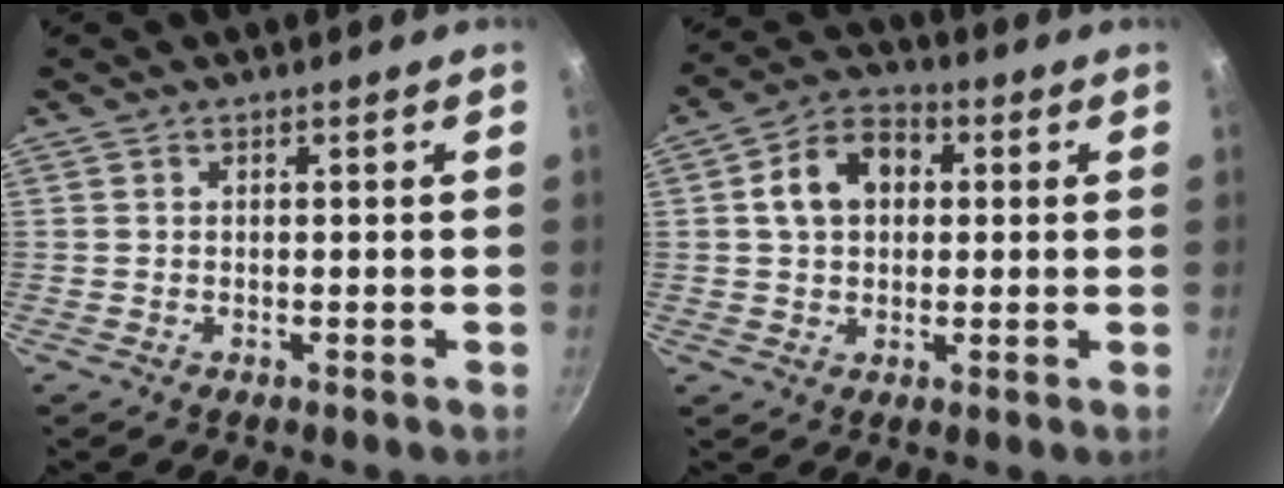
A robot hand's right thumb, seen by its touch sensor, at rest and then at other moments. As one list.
[{"total": 10.0, "force": [1.8, 7.4, 6.5], "torque": [-0.082, 0.023, 0.017]}]